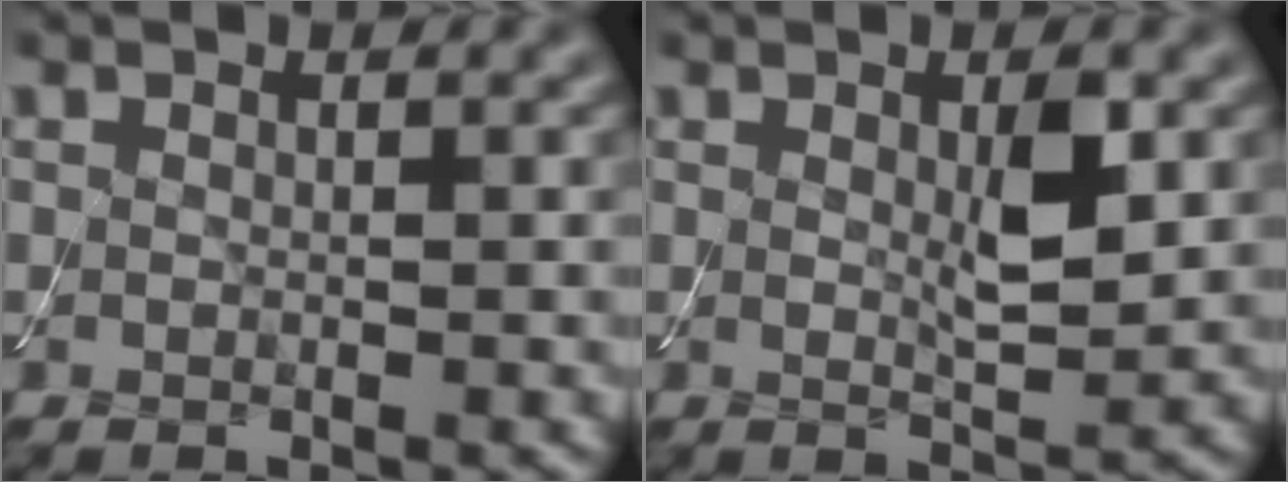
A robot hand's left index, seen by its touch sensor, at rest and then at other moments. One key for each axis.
{"total": 3.1, "fx": 0.8, "fy": 0.7, "fz": 2.9, "tx": -0.052, "ty": -0.007, "tz": 0.015}